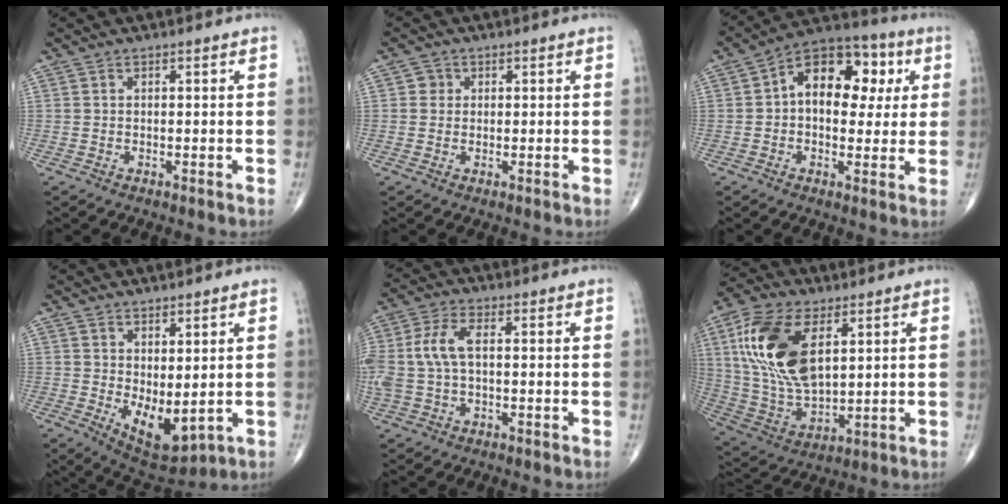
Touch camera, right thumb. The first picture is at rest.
{"total": 1.7, "force": [0.3, 1.7, 0.3], "torque": [0.004, 0.002, 0.001]}
{"total": 15.1, "force": [2.9, 9.7, 11.2], "torque": [-0.121, 0.025, 0.031]}
{"total": 8.3, "force": [0.1, 4.0, 7.3], "torque": [-0.101, -0.017, 0.023]}
{"total": 8.1, "force": [0.5, 4.1, 7.0], "torque": [-0.182, 0.019, 0.011]}
{"total": 18.9, "force": [5.9, 9.9, 14.9], "torque": [-0.292, -0.017, 0.116]}